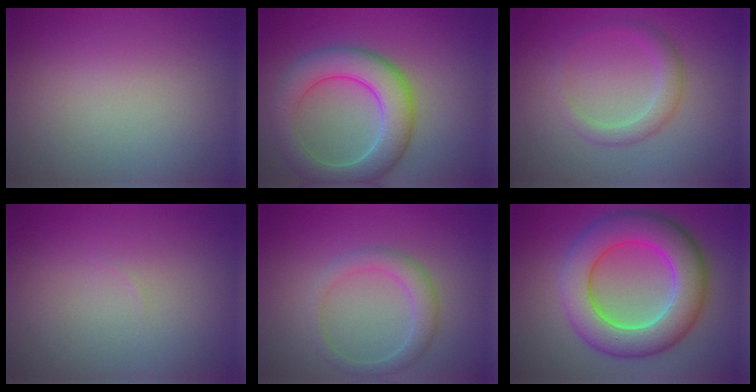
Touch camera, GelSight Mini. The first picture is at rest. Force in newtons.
{"total": 6.8, "press": 6.7, "slide": 0.3}
{"total": 2.2, "press": 2.2, "slide": 0.2}
{"total": 0.0}
{"total": 2.5, "press": 2.5, "slide": 0.0}
{"total": 9.2, "press": 9.2, "slide": 0.4}